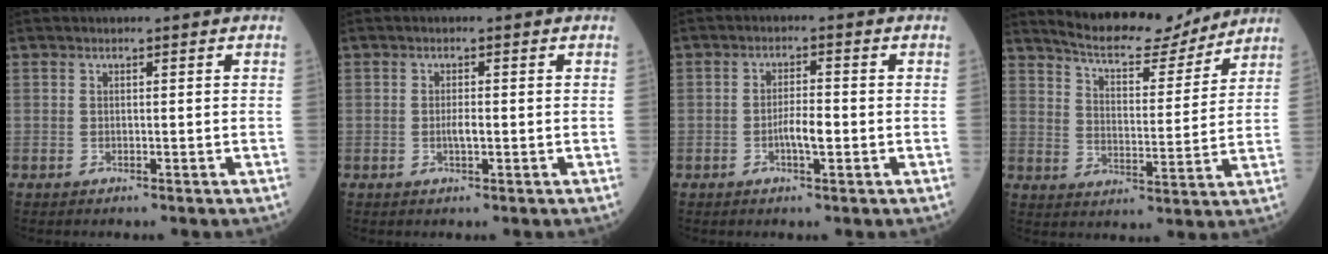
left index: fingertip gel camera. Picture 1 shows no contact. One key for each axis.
{"total": 1.6, "fx": -0.2, "fy": 0.3, "fz": 1.5, "tx": -0.032, "ty": 0.000, "tz": -0.004}
{"total": 3.5, "fx": -1.0, "fy": 0.7, "fz": 3.3, "tx": -0.060, "ty": 0.002, "tz": -0.017}
{"total": 14.3, "fx": 13.2, "fy": 2.7, "fz": 4.8, "tx": -0.077, "ty": -0.003, "tz": 0.194}